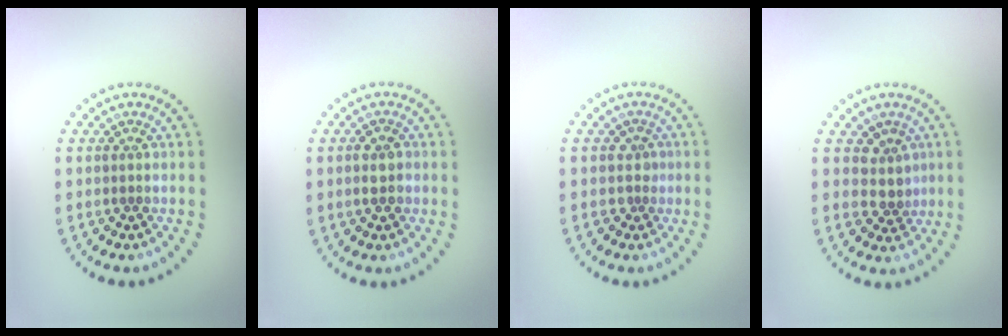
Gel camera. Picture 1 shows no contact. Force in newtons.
{"total": 1.7, "press": 1.7, "slide": 0.4}
{"total": 1.0, "press": 0.6, "slide": 0.8}
{"total": 2.3, "press": 1.8, "slide": 1.5}